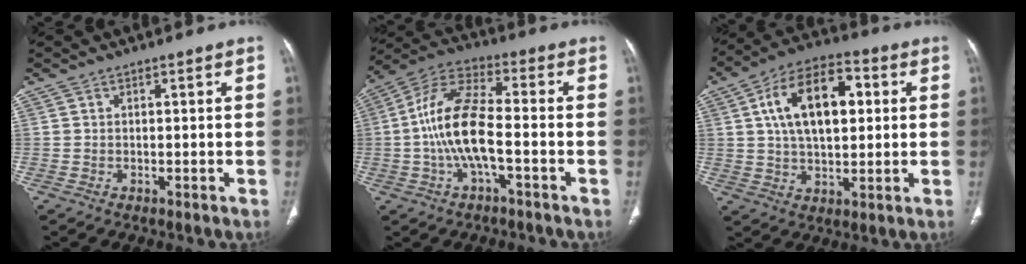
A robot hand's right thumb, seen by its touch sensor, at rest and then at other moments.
{"total": 13.3, "force": [-2.3, 5.0, 12.2], "torque": [-0.256, 0.042, -0.048]}
{"total": 15.9, "force": [3.5, 8.8, 12.7], "torque": [-0.202, 0.014, 0.056]}